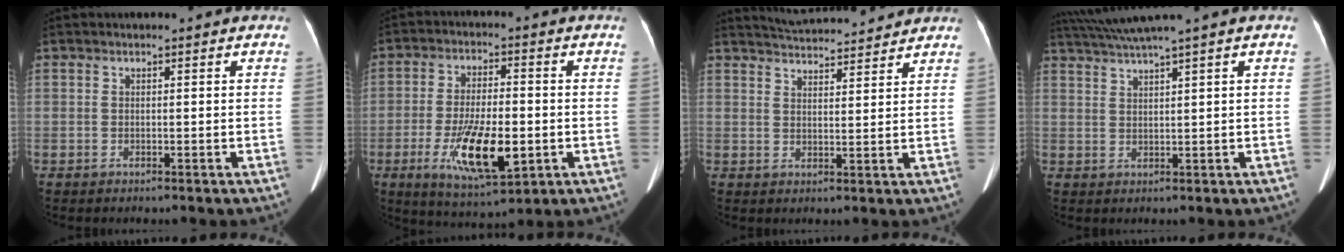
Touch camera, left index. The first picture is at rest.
{"total": 12.0, "force": [-3.3, 3.6, 10.9], "torque": [-0.206, -0.016, -0.051]}
{"total": 10.9, "force": [10.5, 1.0, 2.7], "torque": [-0.050, 0.021, 0.147]}
{"total": 5.0, "force": [3.9, -1.6, 2.7], "torque": [-0.060, 0.012, 0.080]}